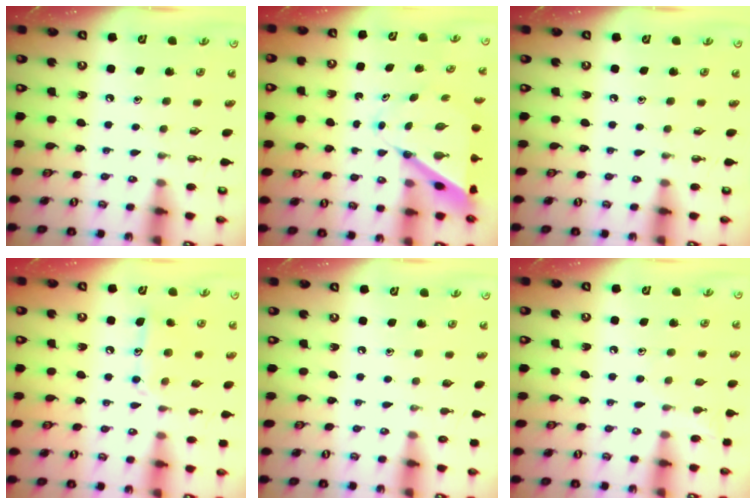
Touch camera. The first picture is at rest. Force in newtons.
{"total": 8.4, "press": 8.4, "slide": 0.6}
{"total": 0.0}
{"total": 12.4, "press": 12.4, "slide": 0.8}
{"total": 0.0}
{"total": 6.2, "press": 6.2, "slide": 0.7}